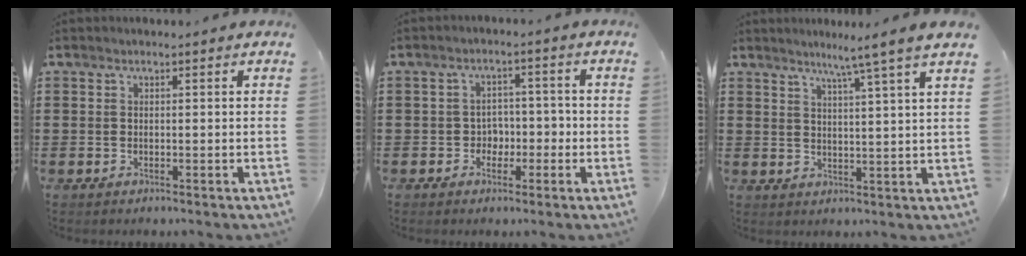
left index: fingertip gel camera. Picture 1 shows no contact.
{"total": 3.2, "force": [-1.4, 2.7, 1.1], "torque": [-0.025, 0.003, -0.036]}
{"total": 5.5, "force": [4.1, -1.4, 3.3], "torque": [-0.074, -0.018, 0.066]}